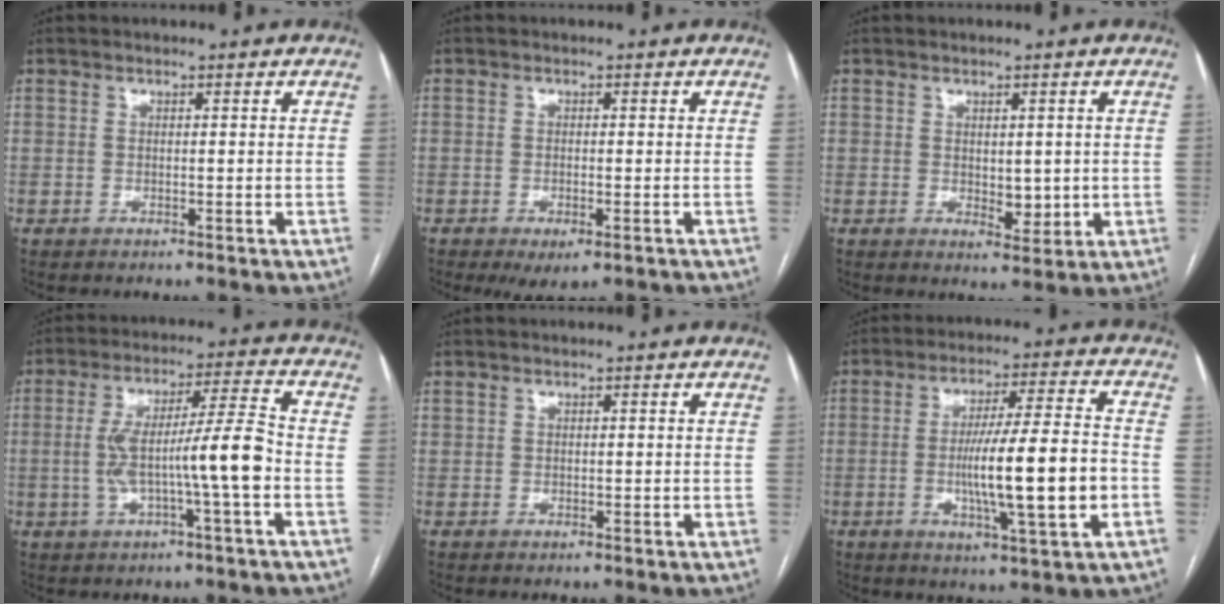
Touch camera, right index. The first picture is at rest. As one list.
[{"total": 4.0, "force": [-2.3, 1.4, 2.9], "torque": [-0.042, -0.006, -0.027]}, {"total": 3.6, "force": [0.2, 2.1, 2.8], "torque": [-0.036, -0.006, 0.013]}, {"total": 11.0, "force": [-1.9, 0.2, 10.8], "torque": [-0.198, 0.020, -0.033]}, {"total": 0.7, "force": [0.5, 0.5, 0.1], "torque": [0.007, 0.001, 0.008]}, {"total": 13.9, "force": [-2.5, 0.6, 13.7], "torque": [-0.233, -0.001, -0.039]}]